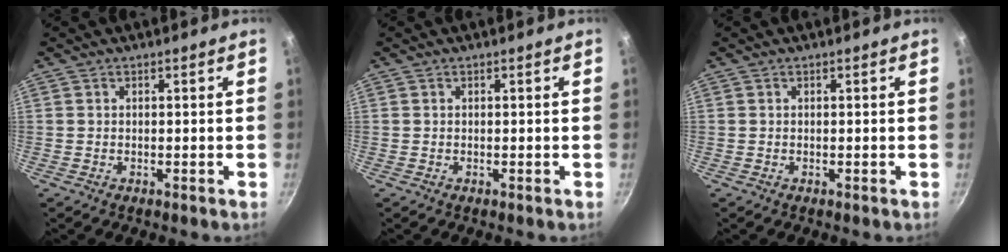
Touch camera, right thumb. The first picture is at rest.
{"total": 0.0}
{"total": 0.0}